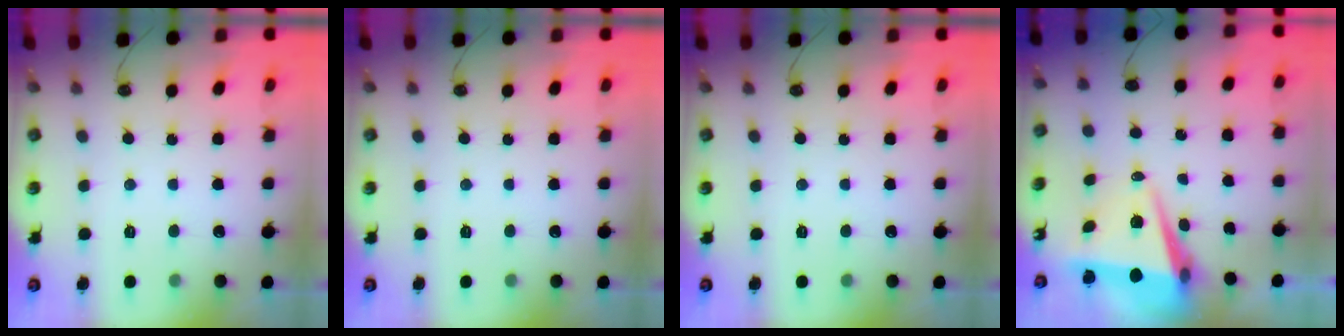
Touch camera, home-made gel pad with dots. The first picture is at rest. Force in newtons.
{"total": 0.0}
{"total": 0.0}
{"total": 7.4, "press": 6.5, "slide": 3.5}